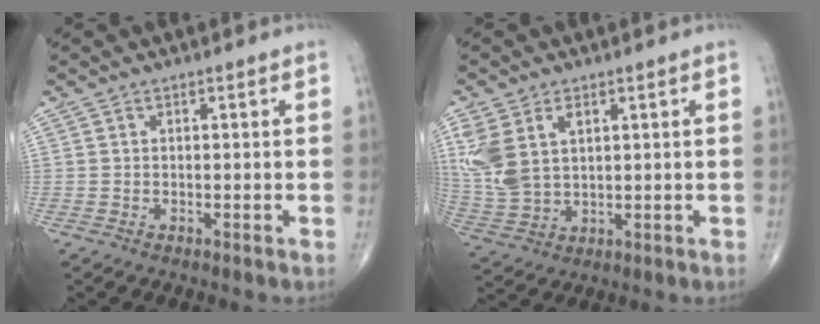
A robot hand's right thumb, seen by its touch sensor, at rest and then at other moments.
{"total": 11.4, "force": [3.7, 7.0, 8.2], "torque": [-0.184, -0.002, 0.088]}